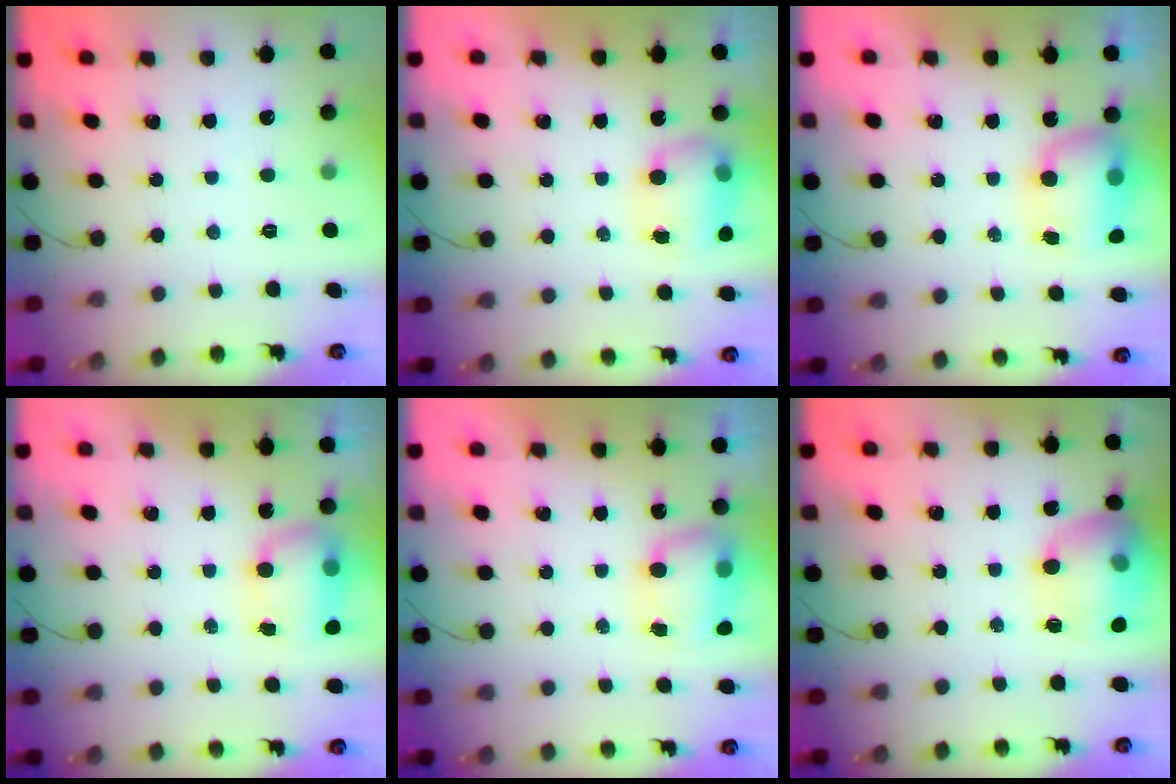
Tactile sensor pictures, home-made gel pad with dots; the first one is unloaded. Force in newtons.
{"total": 8.6, "press": 8.5, "slide": 1.0}
{"total": 7.6, "press": 7.5, "slide": 1.0}
{"total": 7.1, "press": 7.0, "slide": 1.3}
{"total": 7.6, "press": 7.4, "slide": 1.4}
{"total": 16.8, "press": 16.7, "slide": 1.6}